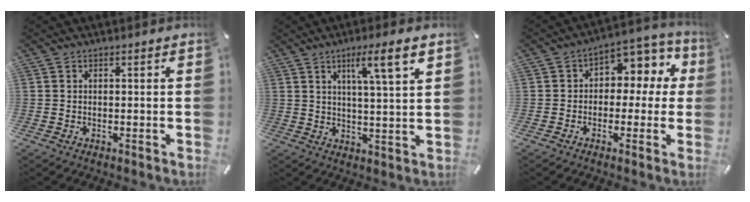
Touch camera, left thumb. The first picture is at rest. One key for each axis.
{"total": 9.1, "fx": 4.6, "fy": 0.5, "fz": 7.9, "tx": -0.130, "ty": -0.017, "tz": 0.069}
{"total": 7.4, "fx": 1.1, "fy": 5.8, "fz": 4.5, "tx": -0.062, "ty": -0.006, "tz": 0.017}